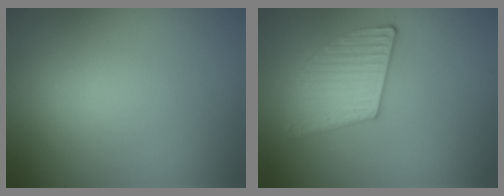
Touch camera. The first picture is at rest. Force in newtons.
{"total": 2.9, "press": 2.9, "slide": 0.6}